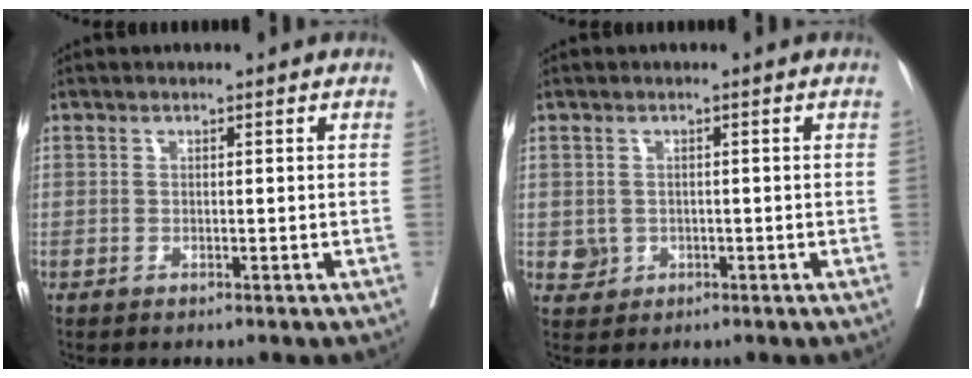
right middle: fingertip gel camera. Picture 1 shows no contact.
{"total": 2.0, "force": [-0.3, 2.0, 0.5], "torque": [-0.003, 0.004, 0.001]}